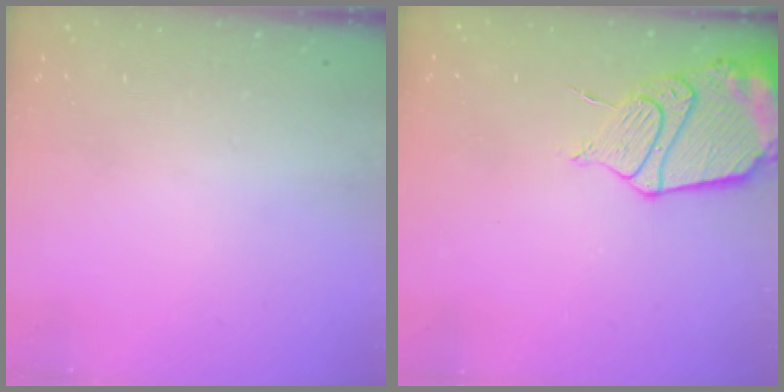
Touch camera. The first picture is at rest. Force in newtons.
{"total": 15.3, "press": 15.2, "slide": 1.7}